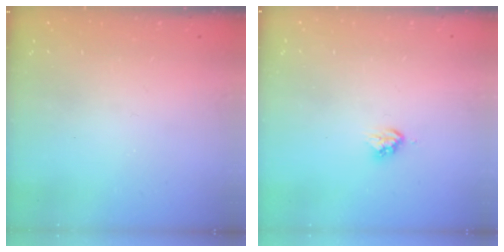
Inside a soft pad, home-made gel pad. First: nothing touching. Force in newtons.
{"total": 4.1, "press": 4.0, "slide": 0.3}